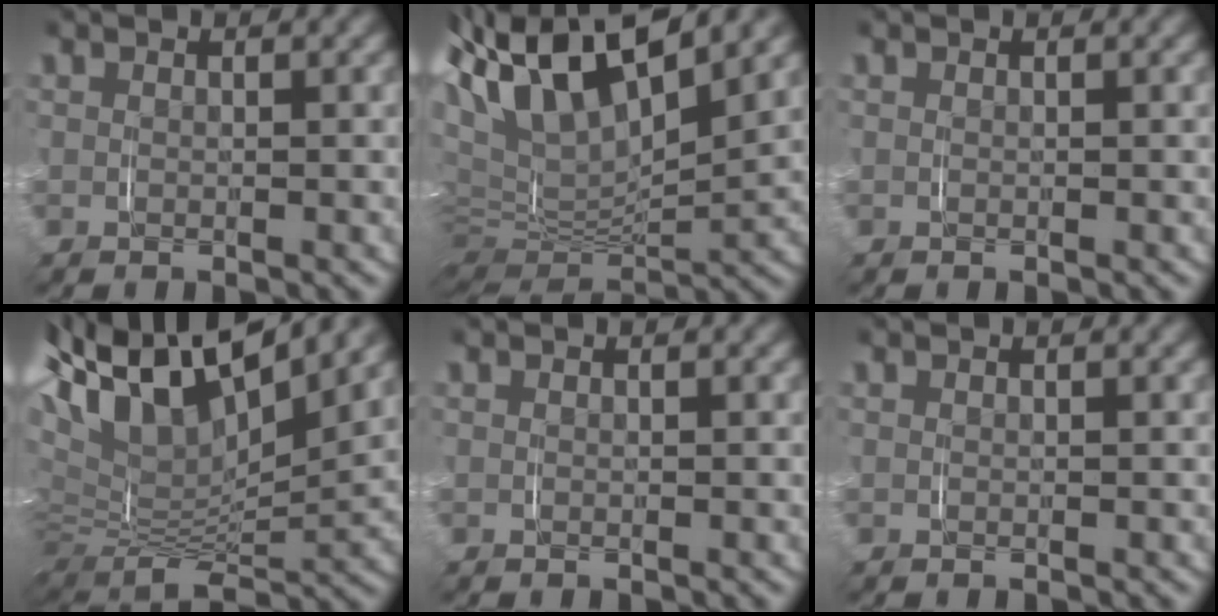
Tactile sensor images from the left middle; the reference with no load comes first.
{"total": 13.7, "force": [5.7, 8.2, 9.5], "torque": [-0.210, 0.013, 0.080]}
{"total": 0.0}
{"total": 17.0, "force": [6.3, 11.1, 11.3], "torque": [-0.247, 0.016, 0.079]}
{"total": 0.0}
{"total": 0.0}